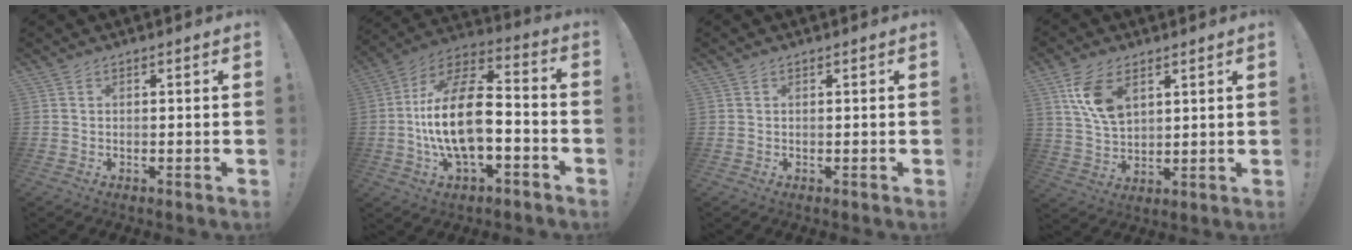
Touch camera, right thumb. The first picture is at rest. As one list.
[{"total": 19.8, "force": [-3.0, 10.2, 16.7], "torque": [-0.309, 0.019, -0.049]}, {"total": 0.0}, {"total": 10.5, "force": [5.2, 6.0, 6.9], "torque": [-0.137, -0.013, 0.096]}]